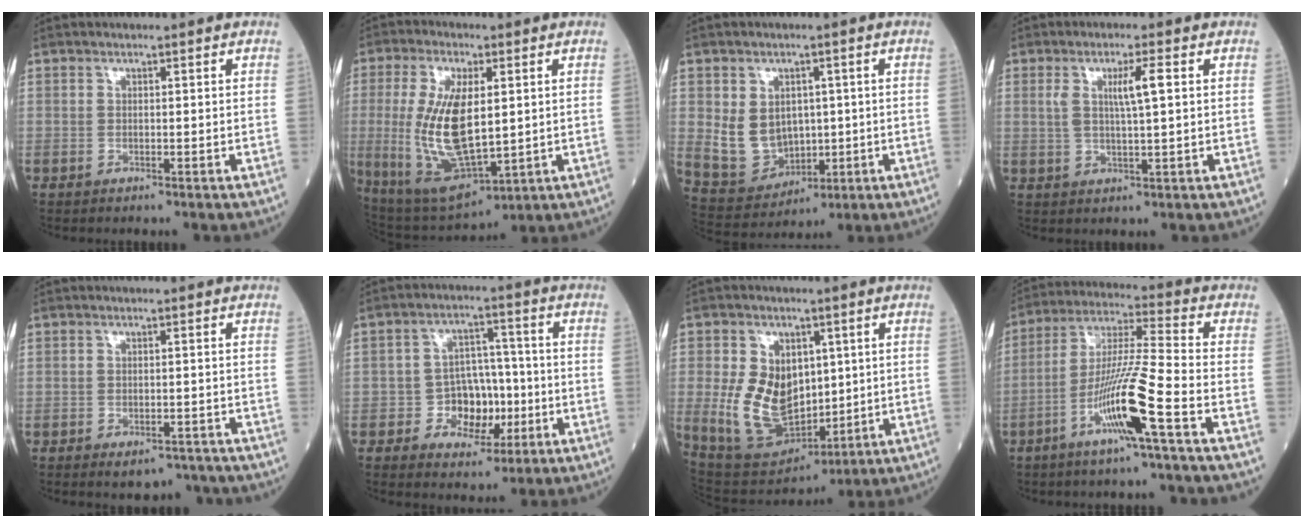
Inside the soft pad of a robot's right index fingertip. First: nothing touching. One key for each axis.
{"total": 15.0, "fx": 0.6, "fy": 5.5, "fz": 13.9, "tx": -0.291, "ty": -0.008, "tz": 0.028}
{"total": 8.6, "fx": 0.6, "fy": 6.9, "fz": 5.1, "tx": -0.100, "ty": 0.012, "tz": 0.037}
{"total": 4.9, "fx": 1.3, "fy": 0.3, "fz": 4.7, "tx": -0.088, "ty": 0.002, "tz": 0.025}
{"total": 4.0, "fx": -3.2, "fy": 1.9, "fz": 1.5, "tx": -0.008, "ty": 0.003, "tz": -0.039}
{"total": 7.4, "fx": -1.9, "fy": 5.6, "fz": 4.4, "tx": -0.059, "ty": 0.023, "tz": -0.027}
{"total": 13.5, "fx": 1.0, "fy": 8.9, "fz": 10.2, "tx": -0.199, "ty": 0.003, "tz": 0.042}
{"total": 12.2, "fx": -5.2, "fy": -0.9, "fz": 11.0, "tx": -0.214, "ty": -0.003, "tz": -0.101}